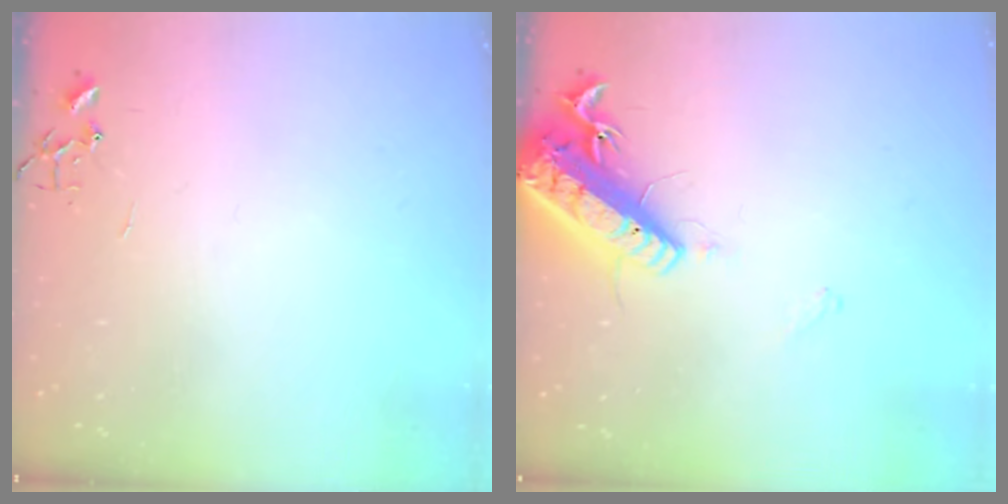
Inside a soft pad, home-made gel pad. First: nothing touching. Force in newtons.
{"total": 16.3, "press": 15.9, "slide": 3.8}